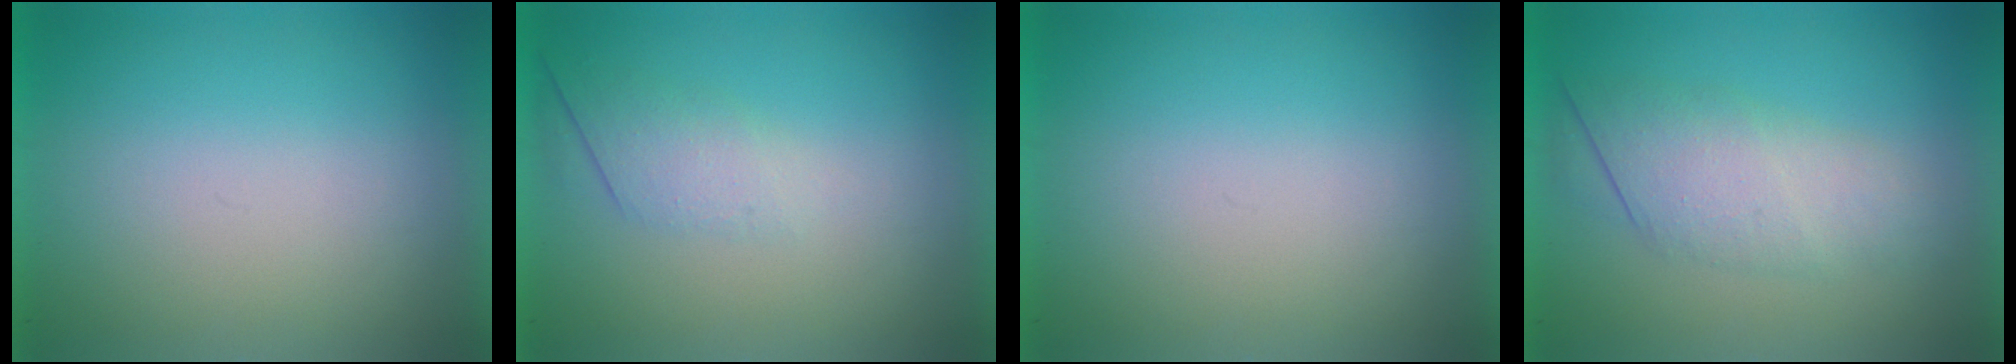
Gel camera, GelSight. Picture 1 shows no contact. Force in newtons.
{"total": 2.6}
{"total": 0.0}
{"total": 3.0}